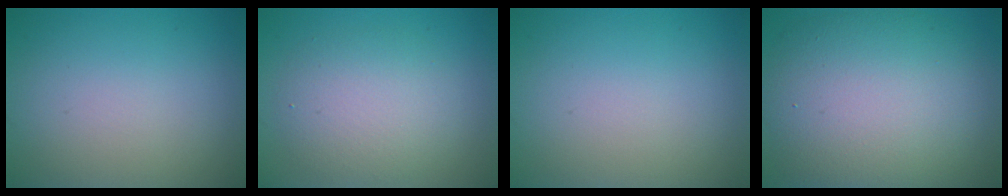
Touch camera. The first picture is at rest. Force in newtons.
{"total": 4.4, "press": 4.4, "slide": 0.4}
{"total": 0.0}
{"total": 12.1, "press": 12.1, "slide": 0.6}